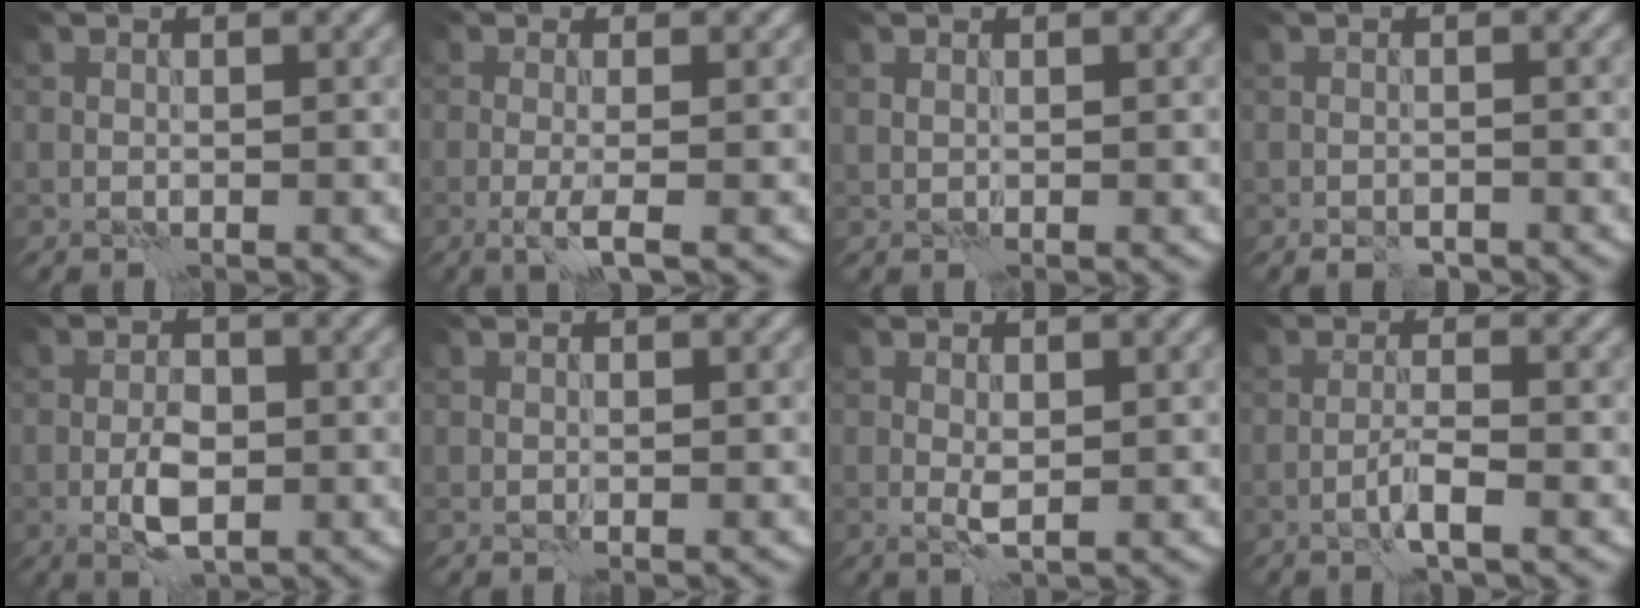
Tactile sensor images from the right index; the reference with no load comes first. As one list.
[{"total": 2.6, "force": [-0.8, 0.4, 2.4], "torque": [-0.044, 0.001, -0.024]}, {"total": 0.5, "force": [0.3, 0.4, 0.2], "torque": [-0.010, 0.003, 0.009]}, {"total": 1.5, "force": [-1.2, 0.6, 0.8], "torque": [-0.012, -0.002, -0.021]}, {"total": 3.7, "force": [-1.2, 1.7, 3.0], "torque": [-0.055, 0.001, -0.023]}, {"total": 0.0}, {"total": 1.6, "force": [0.0, 0.6, 1.5], "torque": [-0.030, -0.002, -0.001]}, {"total": 2.1, "force": [-1.1, 0.1, 1.8], "torque": [-0.034, 0.010, -0.026]}]